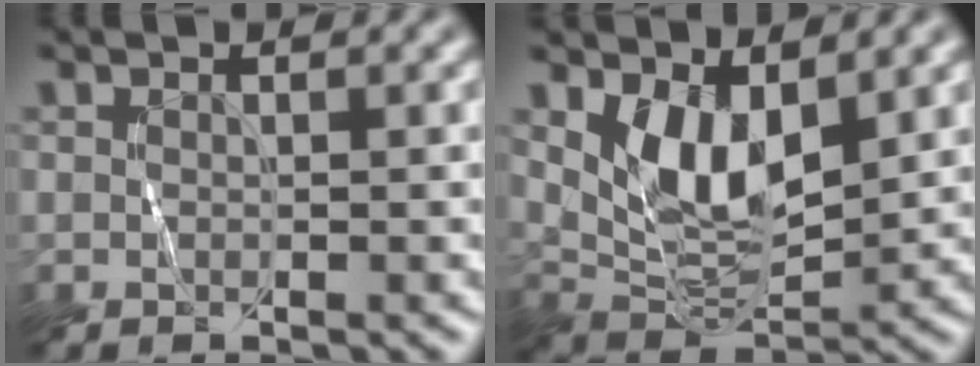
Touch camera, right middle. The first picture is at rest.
{"total": 5.4, "force": [2.2, 3.0, 3.9], "torque": [-0.084, -0.016, 0.045]}